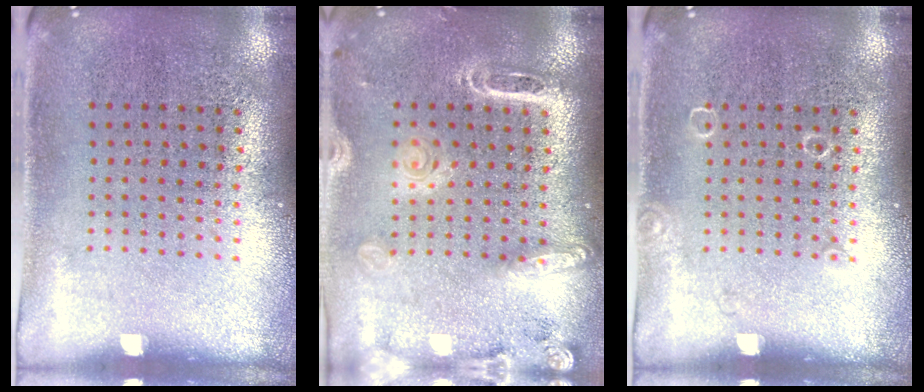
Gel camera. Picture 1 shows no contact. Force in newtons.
{"total": 2.1, "press": 1.9, "slide": 0.9}
{"total": 0.5, "press": 0.5, "slide": 0.1}